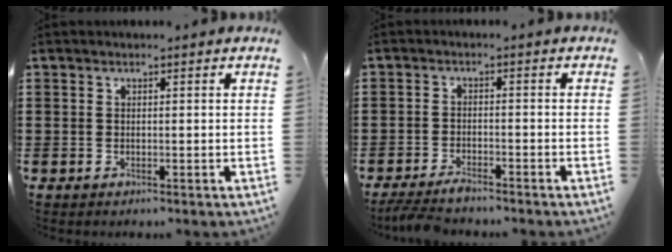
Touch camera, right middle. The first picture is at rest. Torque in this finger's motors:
{"motor_torque": [2.12, 0.02, 0.22, 0.06]}